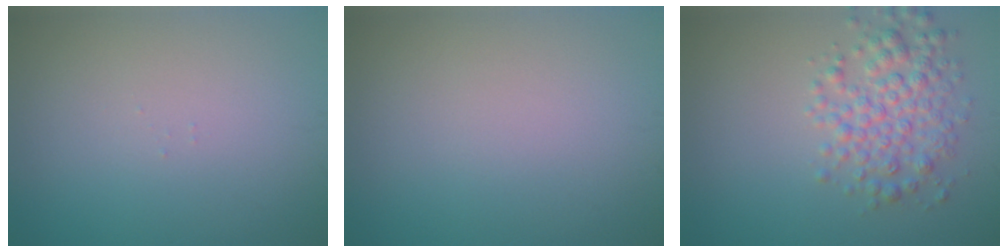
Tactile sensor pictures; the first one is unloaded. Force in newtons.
{"total": 0.0}
{"total": 4.0, "press": 4.0, "slide": 0.1}